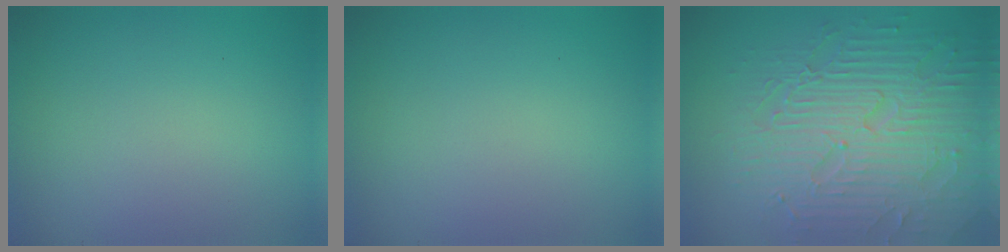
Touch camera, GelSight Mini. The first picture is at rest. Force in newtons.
{"total": 0.0}
{"total": 8.2, "press": 6.1, "slide": 5.5}